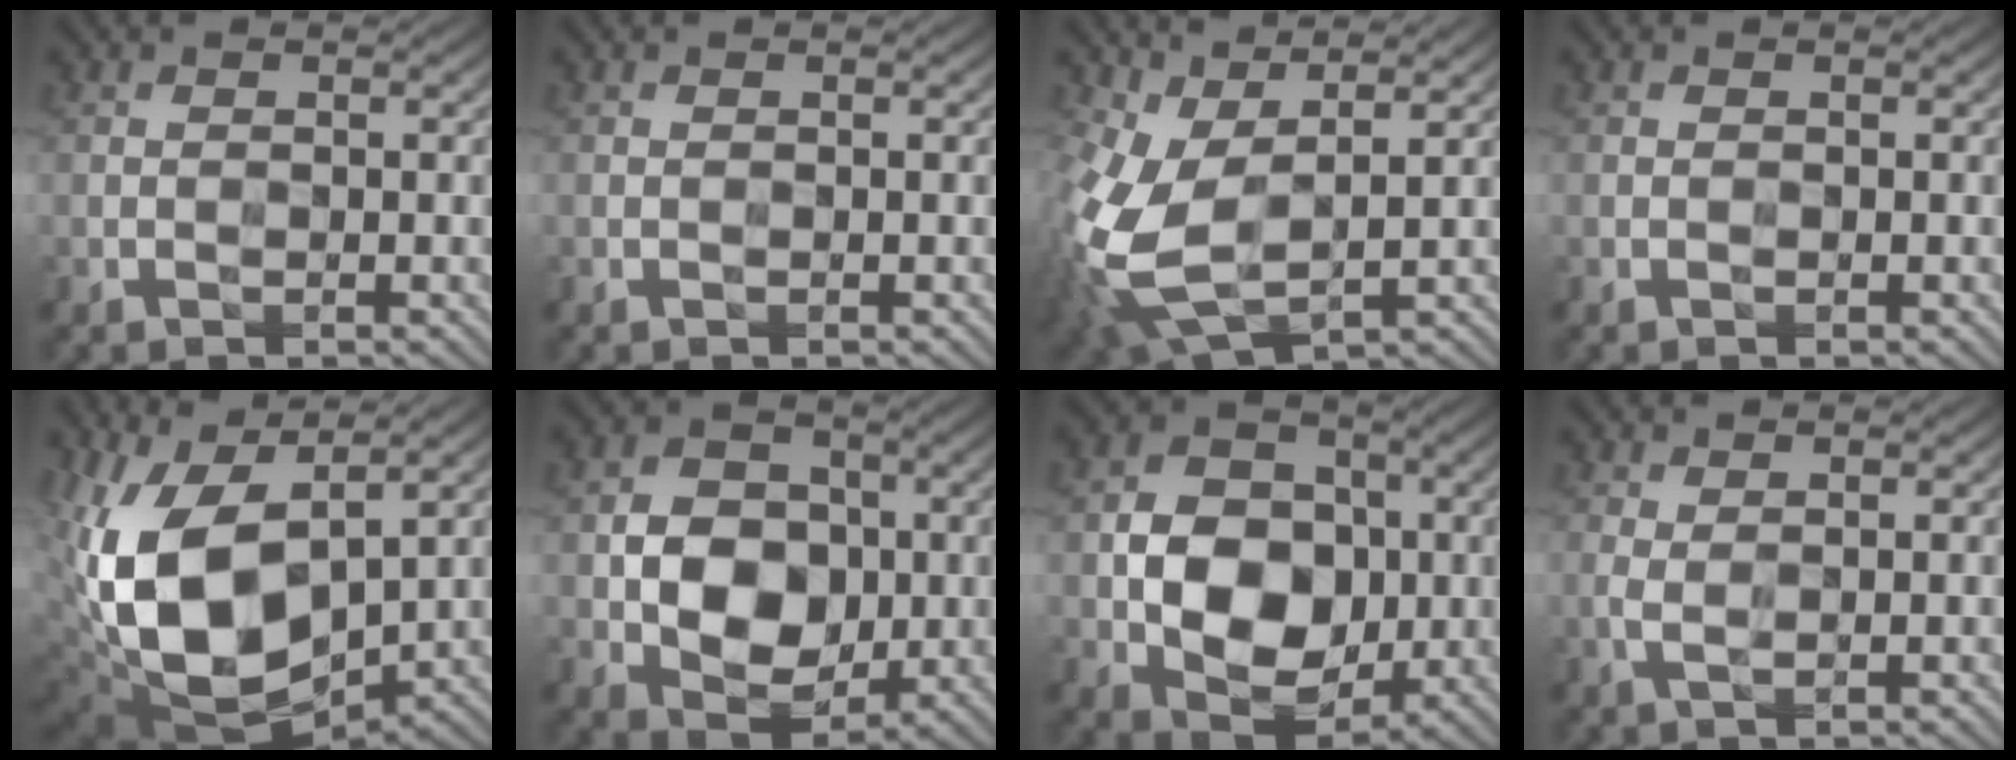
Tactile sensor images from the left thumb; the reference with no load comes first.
{"total": 0.0}
{"total": 11.8, "force": [0.6, 7.1, 9.4], "torque": [-0.264, -0.025, 0.020]}
{"total": 0.0}
{"total": 15.2, "force": [1.2, 9.0, 12.2], "torque": [-0.283, -0.017, 0.024]}
{"total": 8.8, "force": [-0.5, 6.9, 5.4], "torque": [-0.111, -0.003, -0.017]}
{"total": 10.5, "force": [-0.9, 8.1, 6.7], "torque": [-0.131, -0.004, -0.022]}
{"total": 1.7, "force": [0.4, 0.8, 1.5], "torque": [-0.045, 0.002, 0.004]}